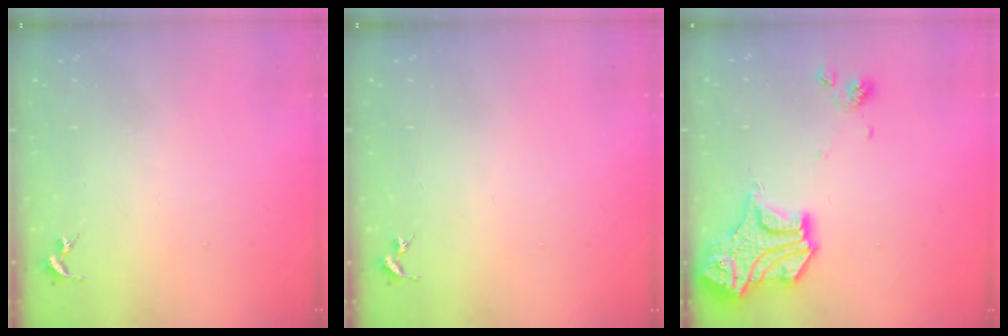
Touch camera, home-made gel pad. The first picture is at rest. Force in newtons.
{"total": 0.0}
{"total": 19.9, "press": 19.8, "slide": 1.8}